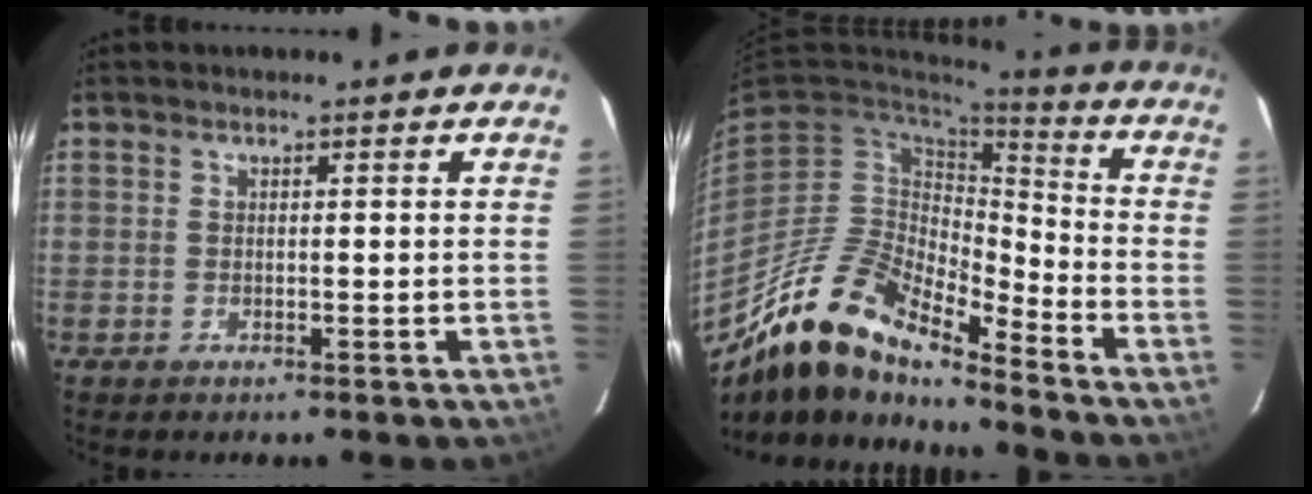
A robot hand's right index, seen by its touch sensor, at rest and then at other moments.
{"total": 17.7, "force": [-14.6, 4.6, 9.0], "torque": [-0.164, -0.018, -0.282]}